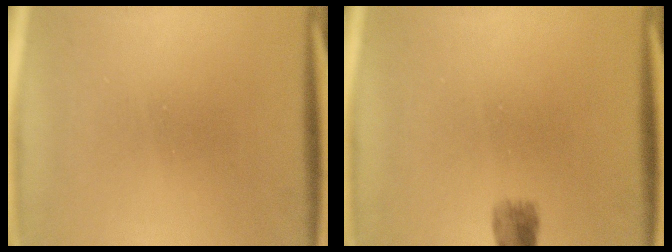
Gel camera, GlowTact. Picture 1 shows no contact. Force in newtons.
{"total": 1.3}